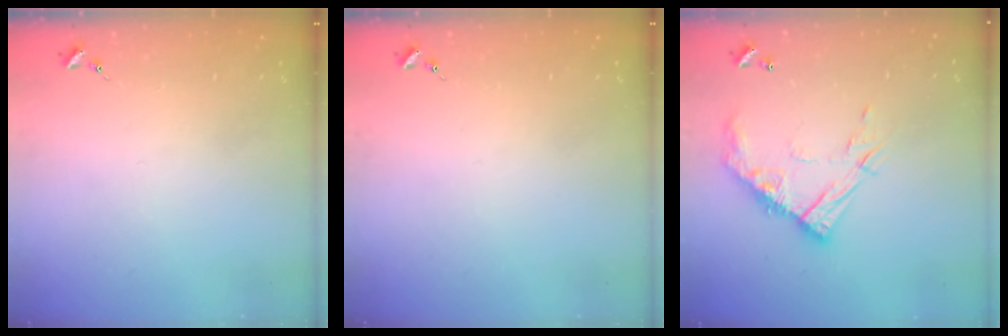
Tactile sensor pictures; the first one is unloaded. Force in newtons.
{"total": 0.0}
{"total": 12.5, "press": 12.5, "slide": 1.0}